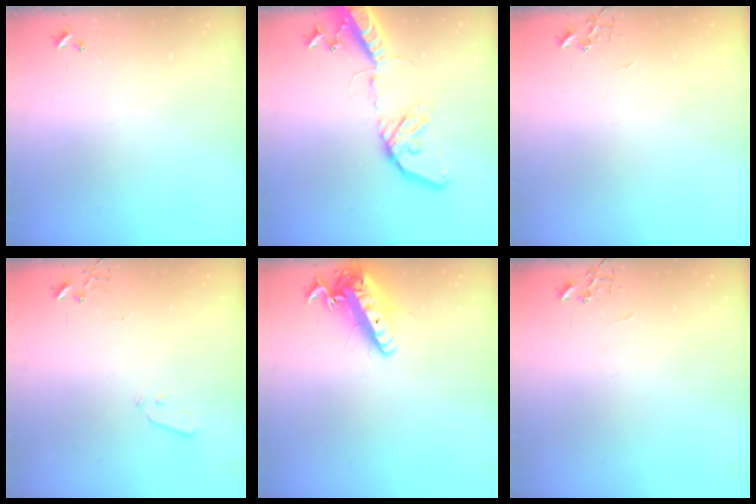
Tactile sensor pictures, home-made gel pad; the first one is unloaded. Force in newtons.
{"total": 17.9, "press": 17.6, "slide": 3.7}
{"total": 0.0}
{"total": 3.6, "press": 3.6, "slide": 0.5}
{"total": 16.0, "press": 15.7, "slide": 3.1}
{"total": 0.0}